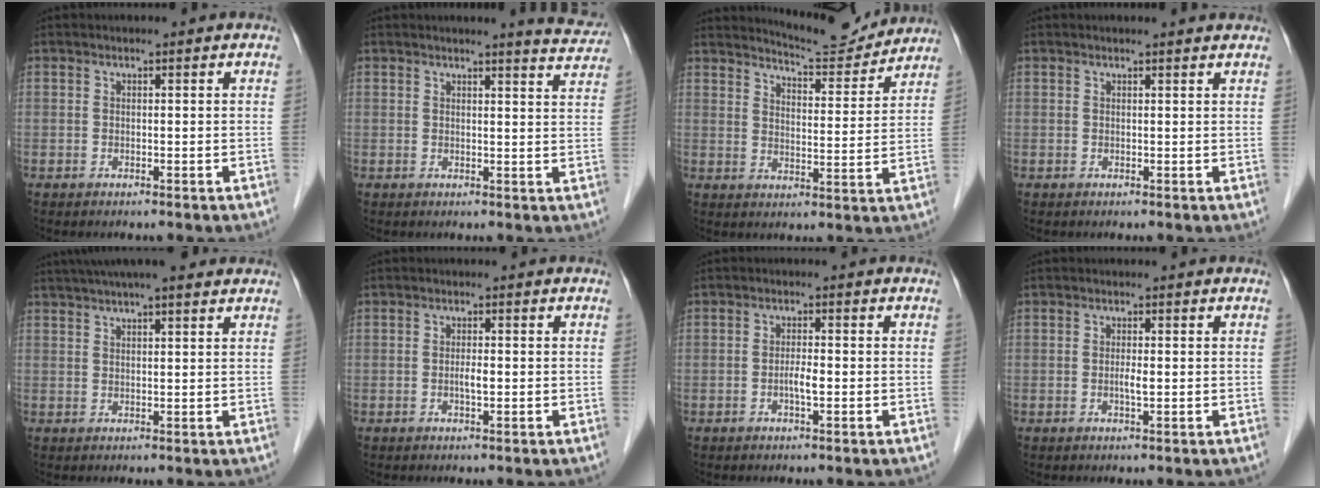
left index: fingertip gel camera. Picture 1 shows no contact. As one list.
[{"total": 4.1, "force": [4.1, -0.1, 0.6], "torque": [-0.011, -0.032, 0.024]}, {"total": 9.1, "force": [9.0, 0.8, 0.9], "torque": [-0.018, -0.013, 0.124]}, {"total": 1.5, "force": [1.5, 0.0, 0.2], "torque": [-0.005, -0.004, 0.006]}, {"total": 11.3, "force": [9.1, 1.7, 6.4], "torque": [-0.102, 0.037, 0.125]}, {"total": 1.6, "force": [-1.2, 0.2, 1.0], "torque": [-0.022, -0.006, -0.021]}, {"total": 2.3, "force": [-1.6, 0.2, 1.6], "torque": [-0.031, -0.005, -0.028]}, {"total": 1.5, "force": [-1.1, 0.1, 1.0], "torque": [-0.021, -0.008, -0.018]}]